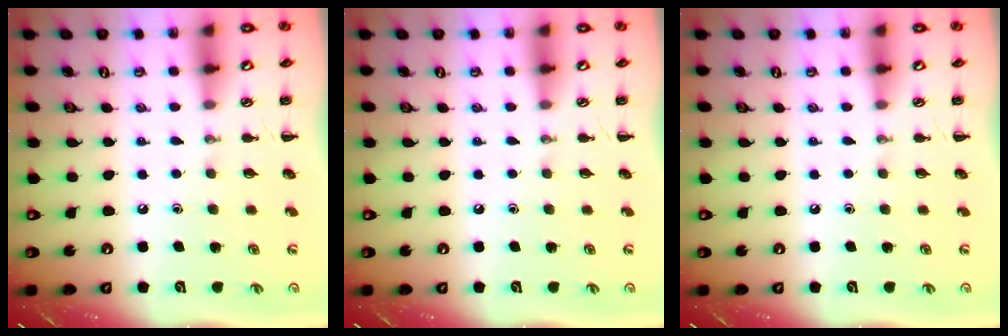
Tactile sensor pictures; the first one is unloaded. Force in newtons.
{"total": 0.0}
{"total": 0.0}